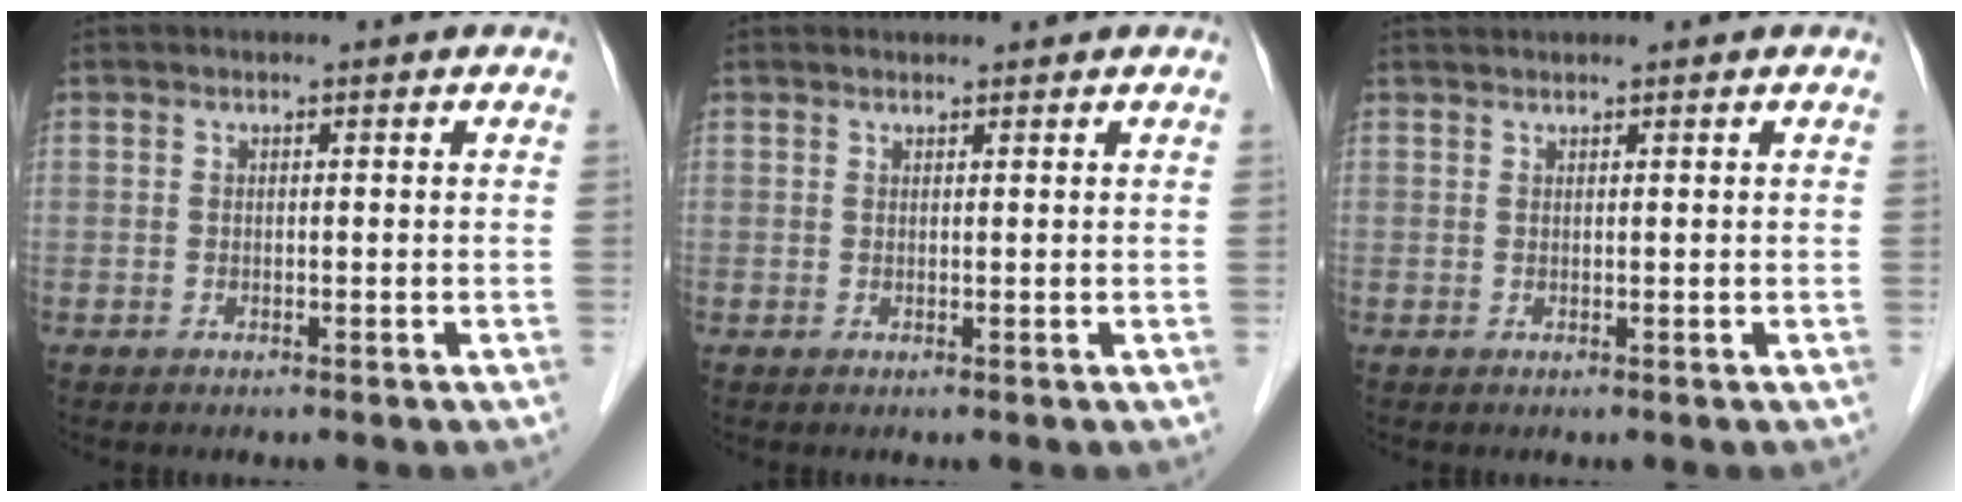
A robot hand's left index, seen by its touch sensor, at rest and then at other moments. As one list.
[{"total": 1.0, "force": [1.0, 0.3, 0.0], "torque": [-0.008, 0.012, 0.019]}, {"total": 1.9, "force": [1.8, -0.2, 0.6], "torque": [-0.008, 0.022, 0.038]}]